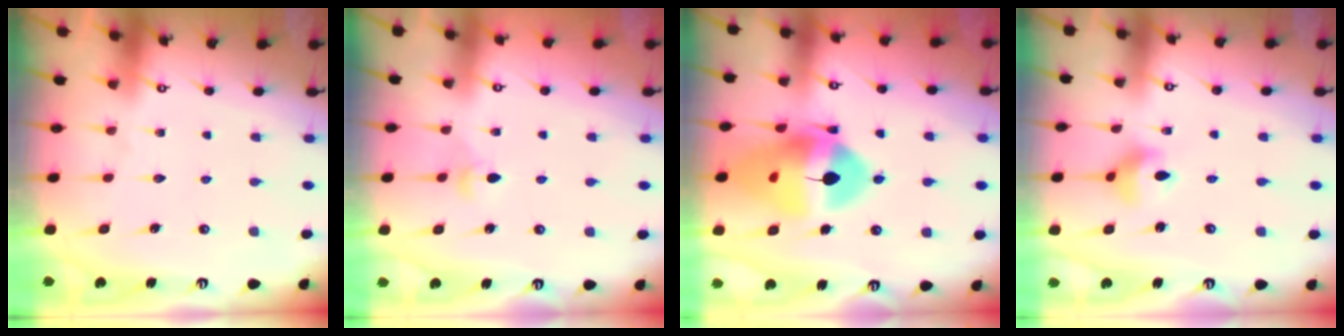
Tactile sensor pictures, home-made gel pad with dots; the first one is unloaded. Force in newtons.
{"total": 3.1, "press": 3.0, "slide": 0.8}
{"total": 18.3, "press": 18.2, "slide": 2.2}
{"total": 6.8, "press": 6.5, "slide": 2.0}